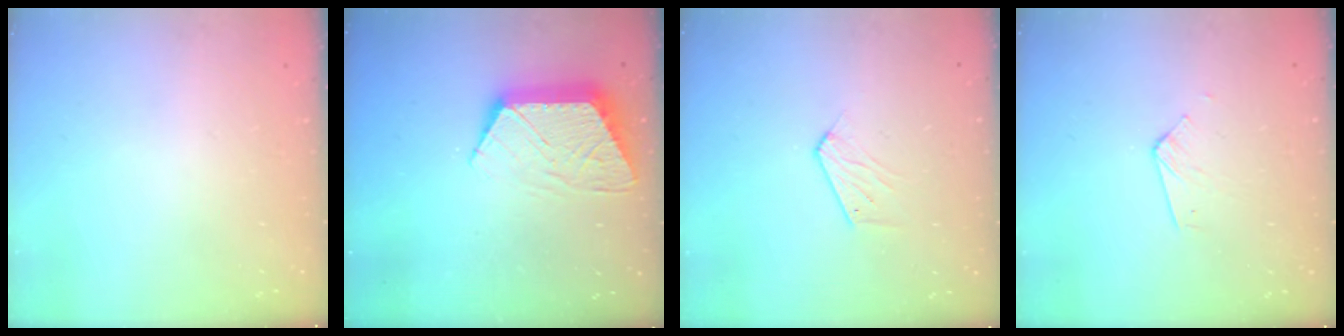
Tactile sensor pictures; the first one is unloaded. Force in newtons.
{"total": 11.2, "press": 11.2, "slide": 0.7}
{"total": 5.2, "press": 5.2, "slide": 0.5}
{"total": 3.1, "press": 3.1, "slide": 0.2}